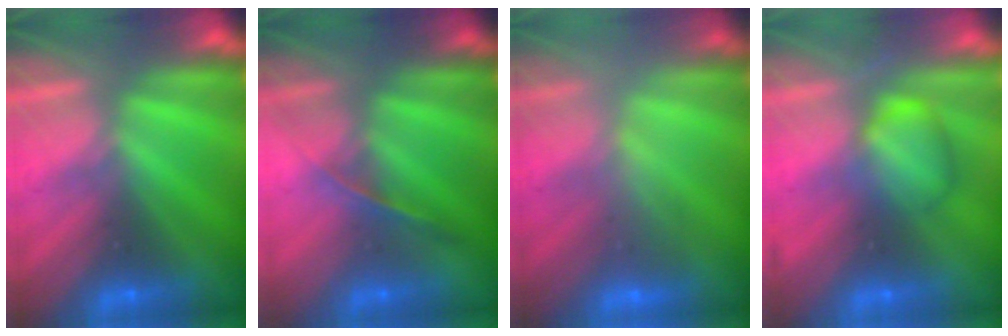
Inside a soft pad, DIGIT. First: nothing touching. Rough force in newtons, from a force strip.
{"total": 1.5}
{"total": 2.2}
{"total": 2.3}